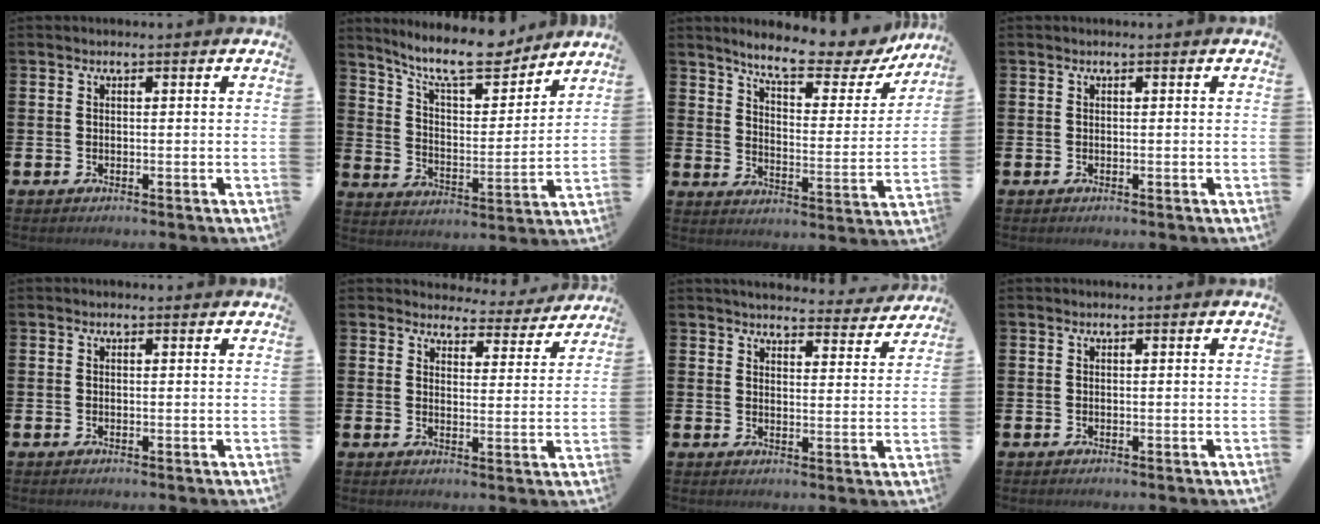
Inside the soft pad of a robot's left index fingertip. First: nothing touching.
{"total": 11.5, "force": [10.2, 2.5, 4.8], "torque": [-0.110, -0.061, 0.181]}
{"total": 8.9, "force": [7.9, 1.6, 3.7], "torque": [-0.087, -0.051, 0.132]}
{"total": 0.0}
{"total": 0.0}
{"total": 4.0, "force": [3.8, 1.3, 0.2], "torque": [-0.003, -0.035, 0.060]}
{"total": 4.5, "force": [4.5, 0.7, 0.4], "torque": [-0.008, -0.037, 0.075]}
{"total": 0.0}